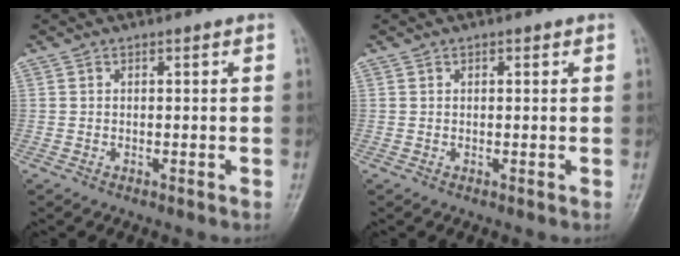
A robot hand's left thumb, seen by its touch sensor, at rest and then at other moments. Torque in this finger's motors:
{"motor_torque": [-0.34, -0.07, -0.38, -0.20, 0.07]}